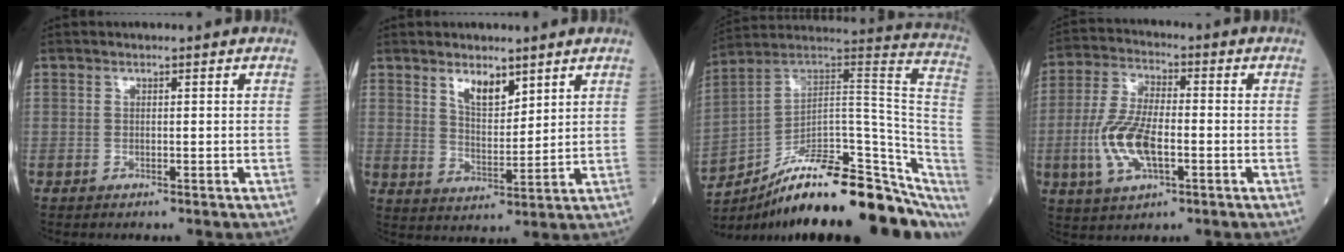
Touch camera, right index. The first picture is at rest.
{"total": 5.3, "force": [3.6, 2.0, 3.3], "torque": [-0.064, -0.005, 0.070]}
{"total": 27.3, "force": [-17.9, 7.2, 19.3], "torque": [-0.197, 0.047, -0.265]}
{"total": 10.7, "force": [-2.6, 4.1, 9.5], "torque": [-0.210, 0.001, -0.051]}